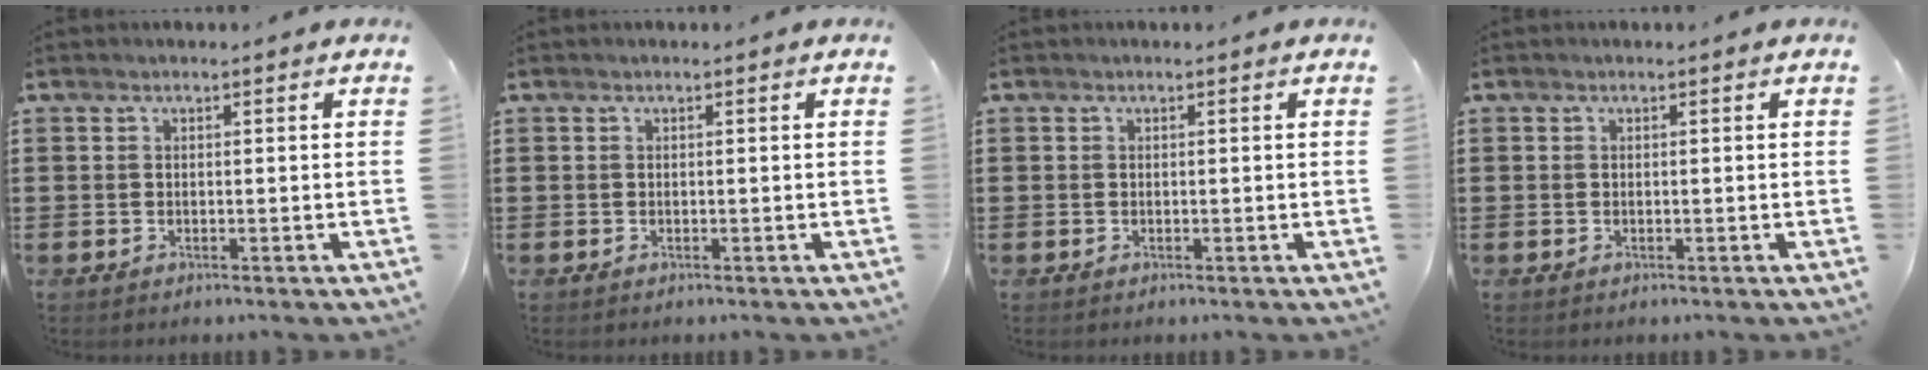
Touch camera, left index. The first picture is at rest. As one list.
[{"total": 0.0}, {"total": 0.0}, {"total": 0.0}]